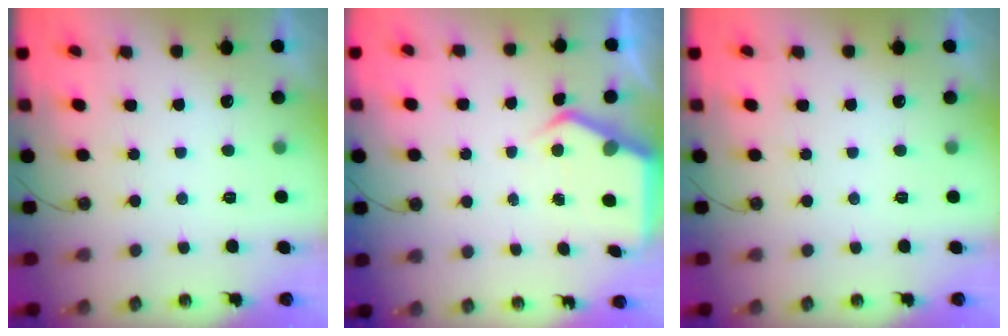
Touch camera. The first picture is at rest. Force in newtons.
{"total": 4.7, "press": 4.6, "slide": 0.4}
{"total": 0.0}